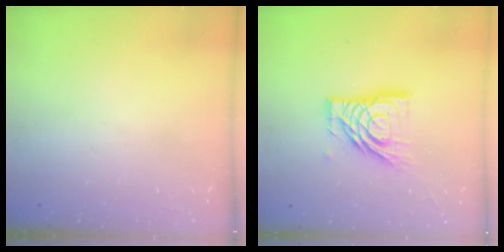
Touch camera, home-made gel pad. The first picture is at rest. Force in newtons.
{"total": 14.2, "press": 14.1, "slide": 1.6}